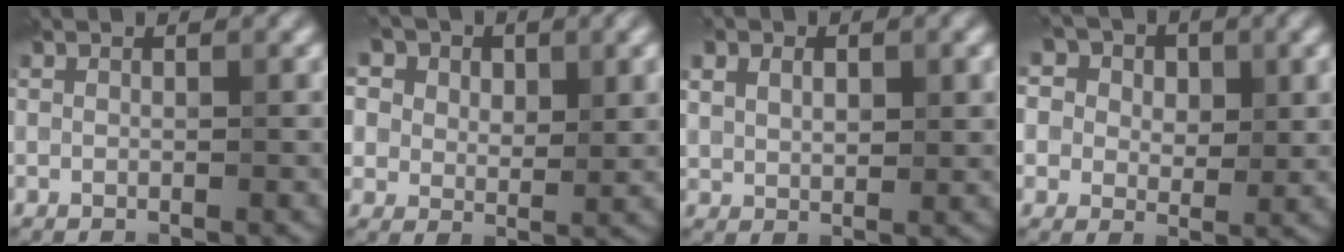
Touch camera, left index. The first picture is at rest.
{"total": 14.0, "force": [7.7, 9.1, 7.2], "torque": [-0.141, 0.032, 0.119]}
{"total": 4.1, "force": [1.5, 2.6, 2.8], "torque": [-0.047, 0.001, 0.027]}
{"total": 12.5, "force": [6.4, 8.8, 6.1], "torque": [-0.118, 0.033, 0.082]}